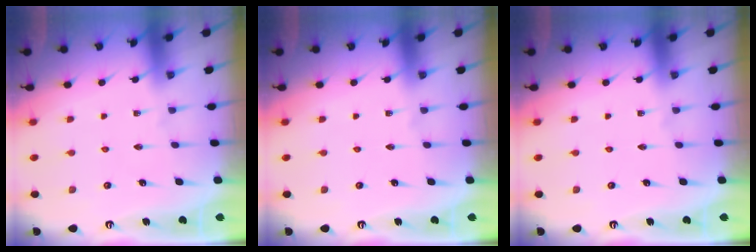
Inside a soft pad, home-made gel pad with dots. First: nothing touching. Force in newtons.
{"total": 0.0}
{"total": 0.0}